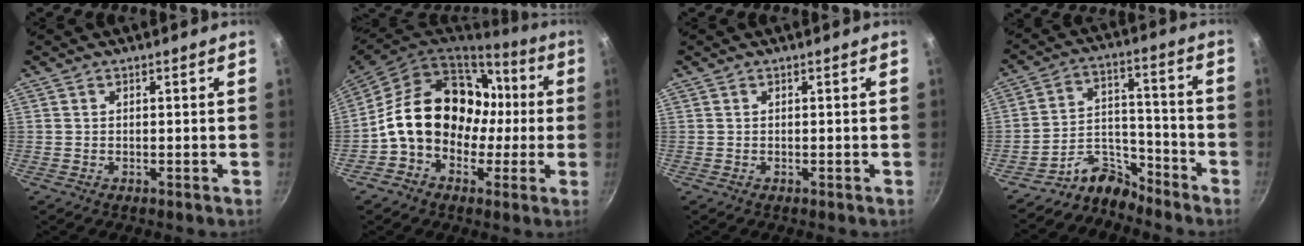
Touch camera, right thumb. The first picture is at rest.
{"total": 20.7, "force": [0.2, 16.1, 13.0], "torque": [-0.181, 0.060, 0.003]}
{"total": 0.0}
{"total": 8.3, "force": [-7.5, 3.3, 1.3], "torque": [0.002, 0.090, -0.149]}